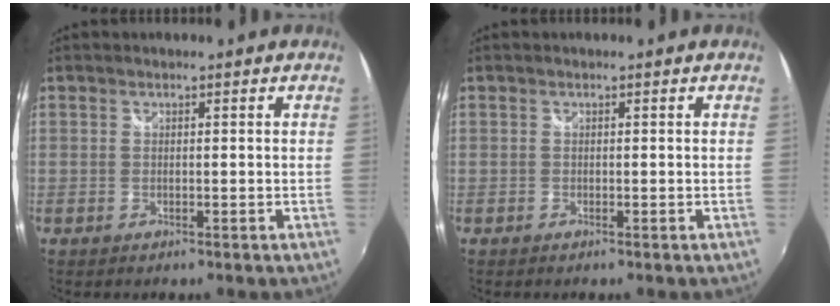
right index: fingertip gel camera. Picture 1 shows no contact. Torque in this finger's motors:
{"motor_torque": [0.00, 0.00, 0.00, 0.00]}